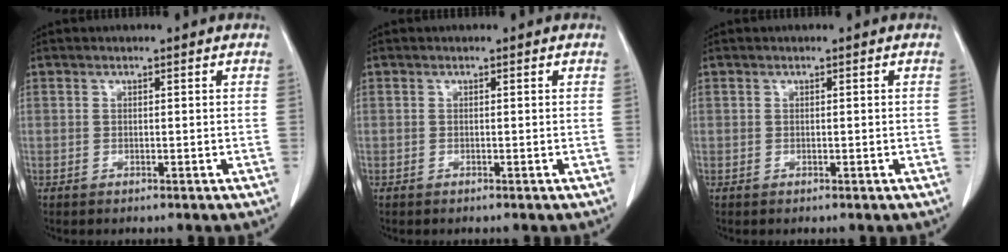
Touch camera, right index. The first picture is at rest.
{"total": 0.0}
{"total": 0.0}